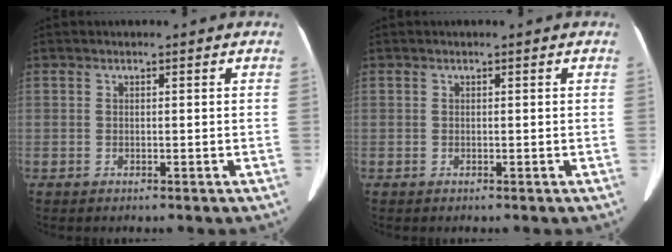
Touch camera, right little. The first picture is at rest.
{"total": 0.0}